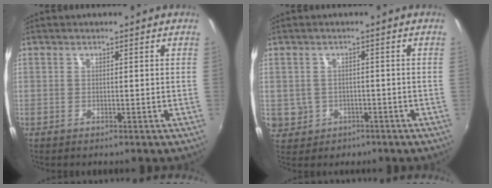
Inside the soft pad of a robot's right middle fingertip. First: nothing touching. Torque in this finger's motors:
{"motor_torque": [0.17, -0.19, 0.00, 0.01]}